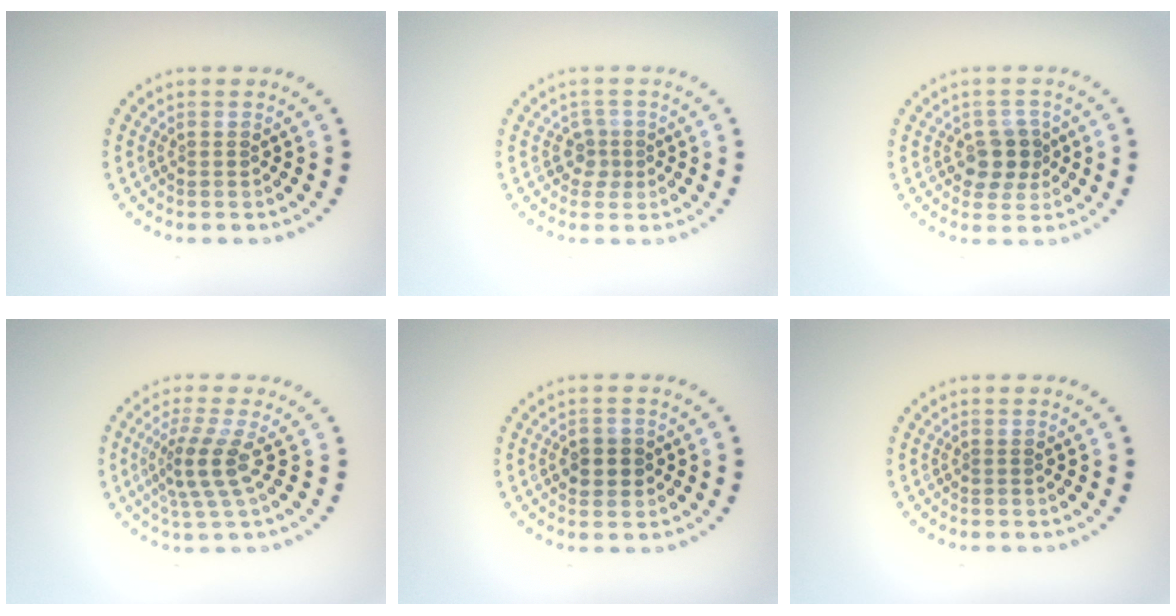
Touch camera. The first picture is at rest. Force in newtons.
{"total": 1.8, "press": 1.4, "slide": 1.2}
{"total": 3.0, "press": 2.8, "slide": 1.1}
{"total": 3.3, "press": 2.3, "slide": 2.4}
{"total": 2.3, "press": 2.3, "slide": 0.4}
{"total": 0.0}